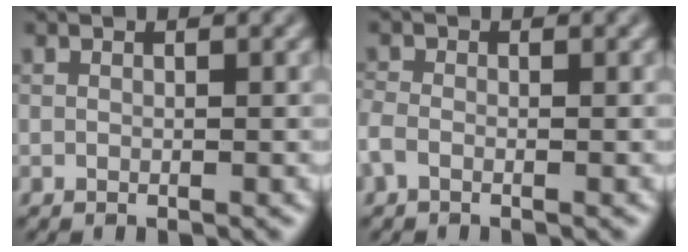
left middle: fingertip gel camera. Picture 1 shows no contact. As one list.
[{"total": 1.4, "force": [-0.7, 0.8, 0.8], "torque": [-0.022, 0.000, -0.021]}]